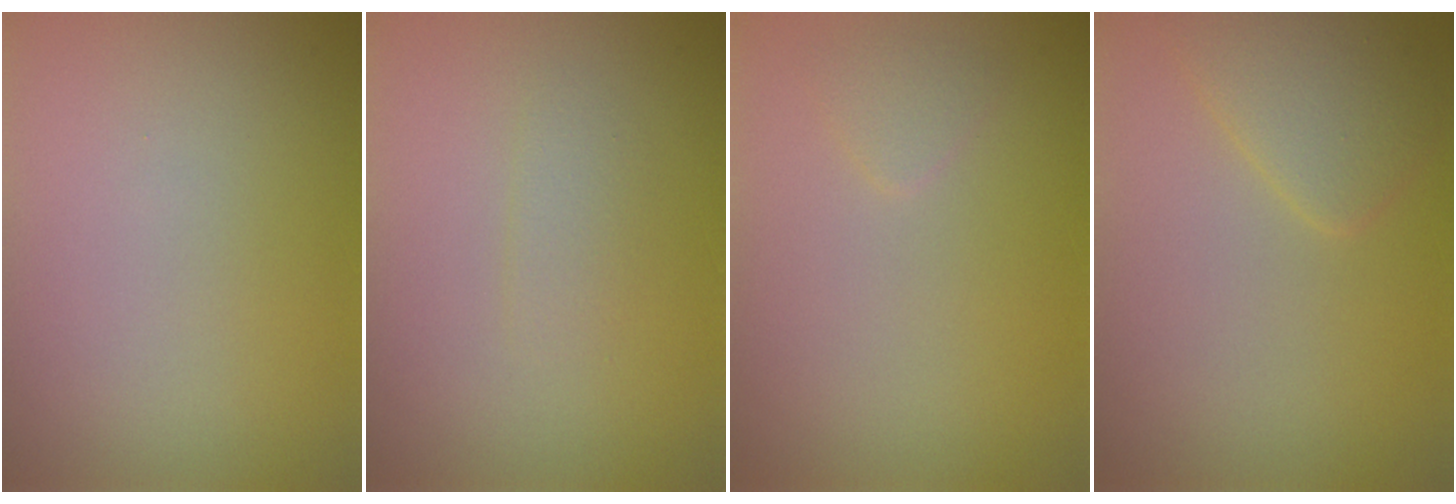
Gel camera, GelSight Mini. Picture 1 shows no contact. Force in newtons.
{"total": 1.1, "press": 1.1, "slide": 0.0}
{"total": 0.9, "press": 0.9, "slide": 0.0}
{"total": 2.5, "press": 2.5, "slide": 0.1}